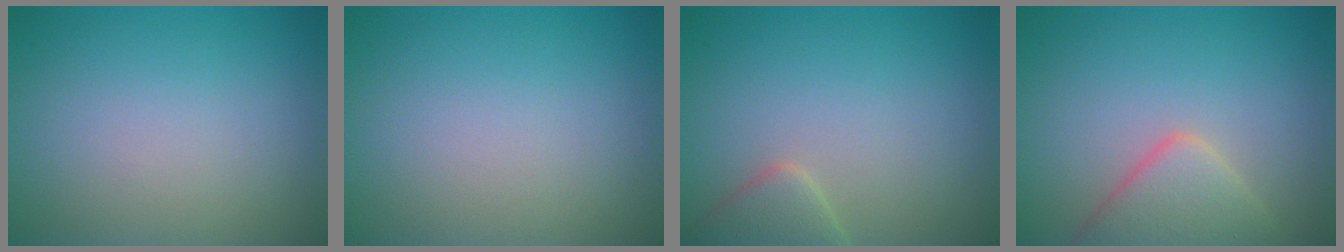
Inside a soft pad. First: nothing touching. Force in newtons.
{"total": 0.0}
{"total": 2.7, "press": 2.7, "slide": 0.2}
{"total": 4.2, "press": 4.2, "slide": 0.3}